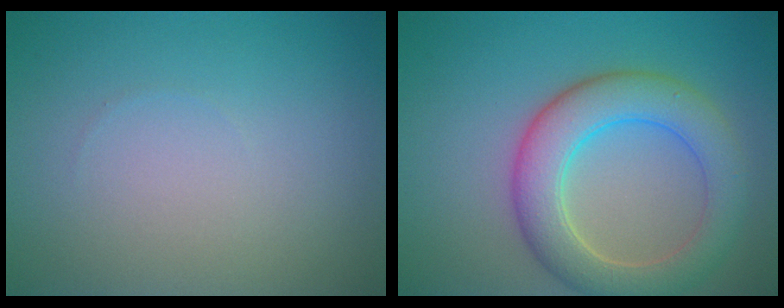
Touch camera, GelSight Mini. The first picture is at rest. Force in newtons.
{"total": 6.5, "press": 6.5, "slide": 0.7}